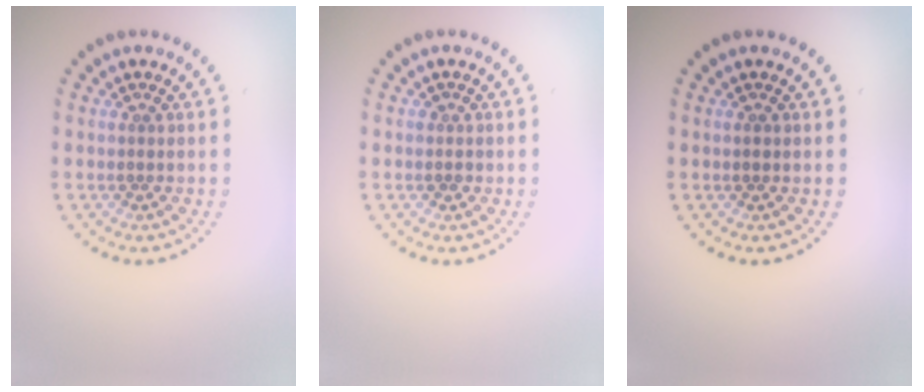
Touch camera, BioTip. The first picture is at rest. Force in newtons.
{"total": 0.8, "press": 0.8, "slide": 0.2}
{"total": 0.8, "press": 0.7, "slide": 0.1}